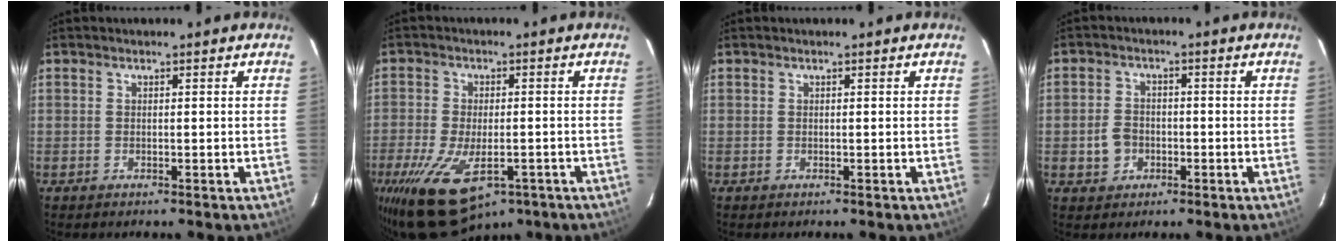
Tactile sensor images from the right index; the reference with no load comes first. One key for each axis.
{"total": 15.4, "fx": -8.6, "fy": 7.3, "fz": 10.5, "tx": -0.227, "ty": -0.043, "tz": -0.133}
{"total": 0.0}
{"total": 4.3, "fx": -1.3, "fy": 3.8, "fz": 1.6, "tx": -0.037, "ty": 0.013, "tz": -0.014}